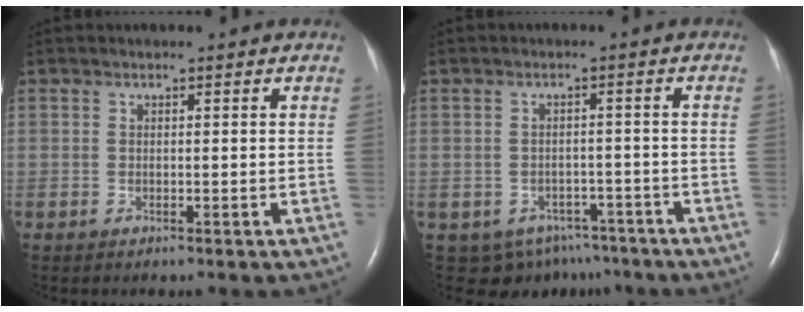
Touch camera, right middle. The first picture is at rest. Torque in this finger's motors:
{"motor_torque": [-0.02, -0.16, -0.07, 0.00]}